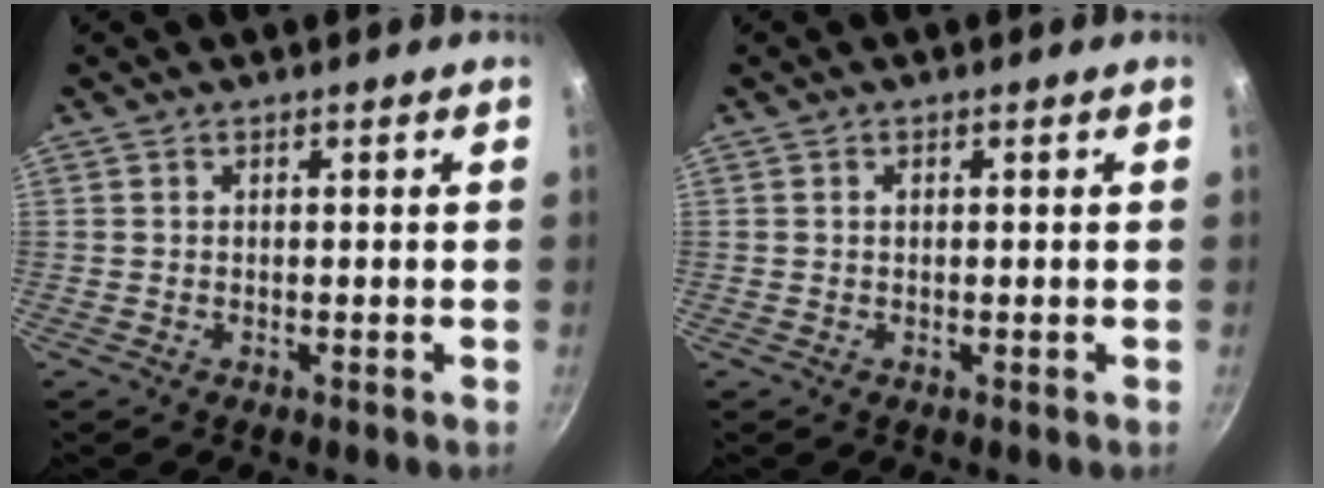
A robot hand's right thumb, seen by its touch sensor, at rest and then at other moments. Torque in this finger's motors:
{"motor_torque": [-0.22, 0.32, 0.45, -0.22, -0.01]}